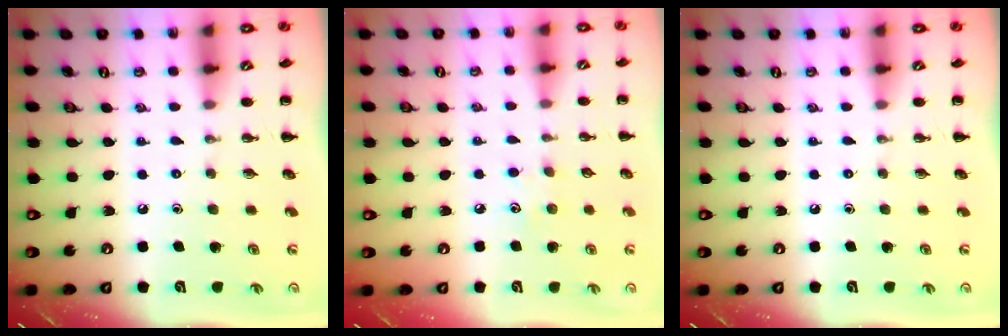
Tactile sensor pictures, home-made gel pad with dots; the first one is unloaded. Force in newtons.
{"total": 4.3, "press": 4.2, "slide": 1.1}
{"total": 0.0}